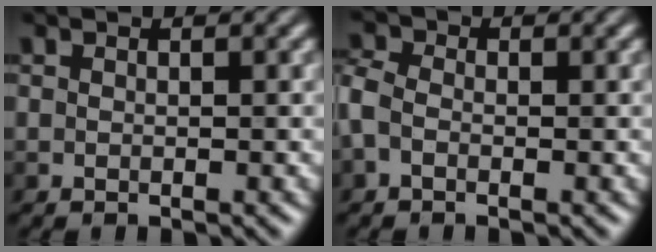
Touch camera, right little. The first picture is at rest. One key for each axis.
{"total": 2.2, "fx": -0.6, "fy": 1.6, "fz": 1.4, "tx": -0.040, "ty": 0.003, "tz": -0.022}